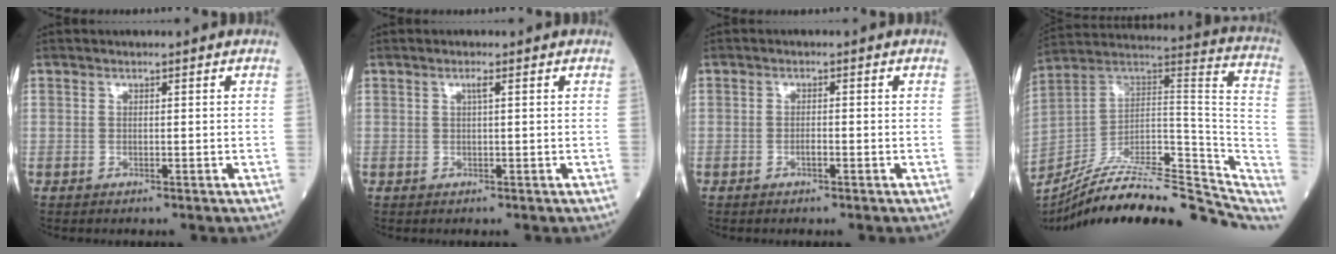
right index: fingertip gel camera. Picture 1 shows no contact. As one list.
[{"total": 0.9, "force": [0.3, -0.1, 0.8], "torque": [-0.016, 0.002, 0.006]}, {"total": 1.4, "force": [-0.6, 0.2, 1.2], "torque": [-0.023, 0.001, -0.012]}, {"total": 27.8, "force": [-23.4, 6.8, 13.4], "torque": [-0.156, 0.021, -0.348]}]